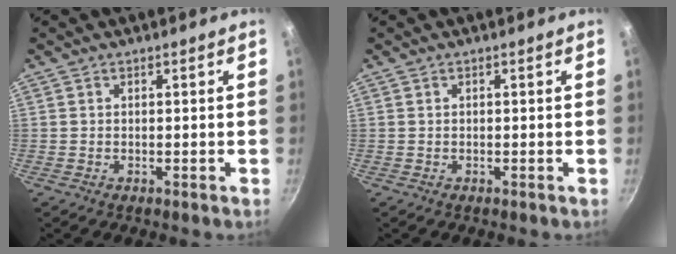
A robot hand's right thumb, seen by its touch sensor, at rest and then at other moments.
{"total": 0.0}